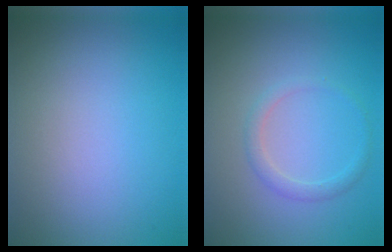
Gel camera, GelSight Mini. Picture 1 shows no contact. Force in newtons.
{"total": 1.5, "press": 1.5, "slide": 0.2}